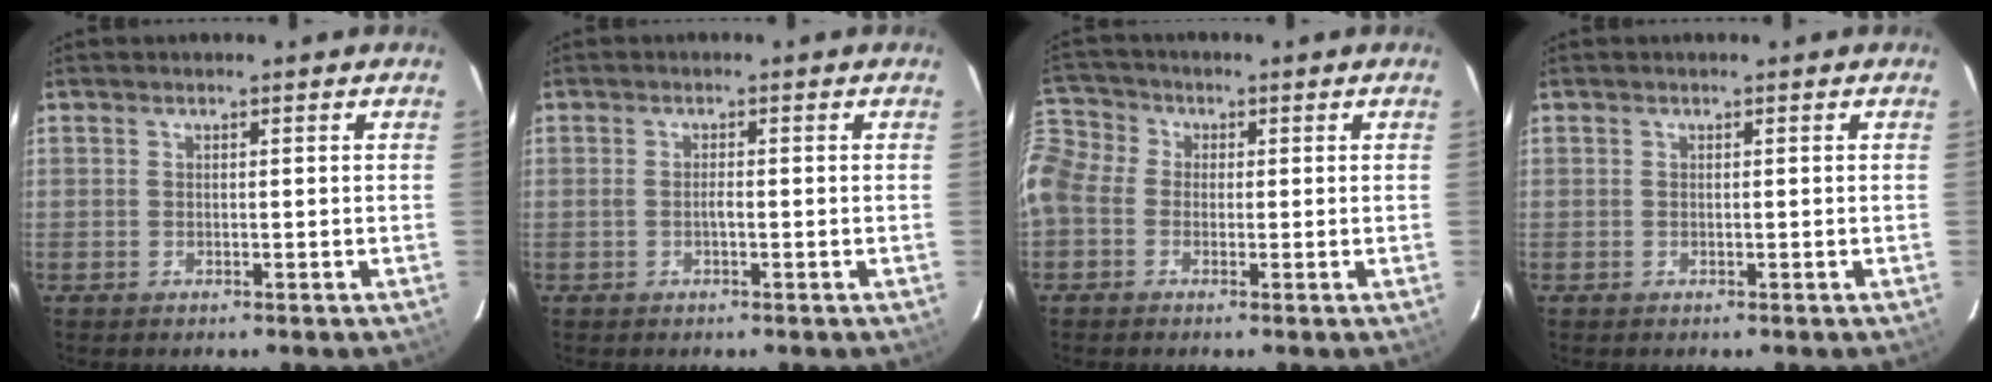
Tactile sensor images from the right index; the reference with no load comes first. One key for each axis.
{"total": 1.0, "fx": -0.4, "fy": 0.2, "fz": 0.9, "tx": -0.018, "ty": 0.003, "tz": -0.009}
{"total": 9.6, "fx": -2.1, "fy": 8.3, "fz": 4.4, "tx": -0.119, "ty": 0.019, "tz": -0.061}
{"total": 0.0}